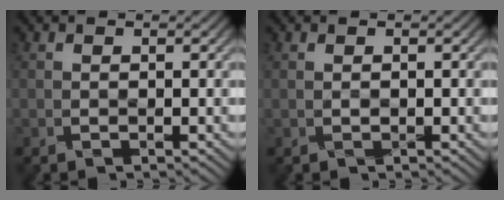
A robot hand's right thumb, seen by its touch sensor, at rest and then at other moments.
{"total": 0.0}